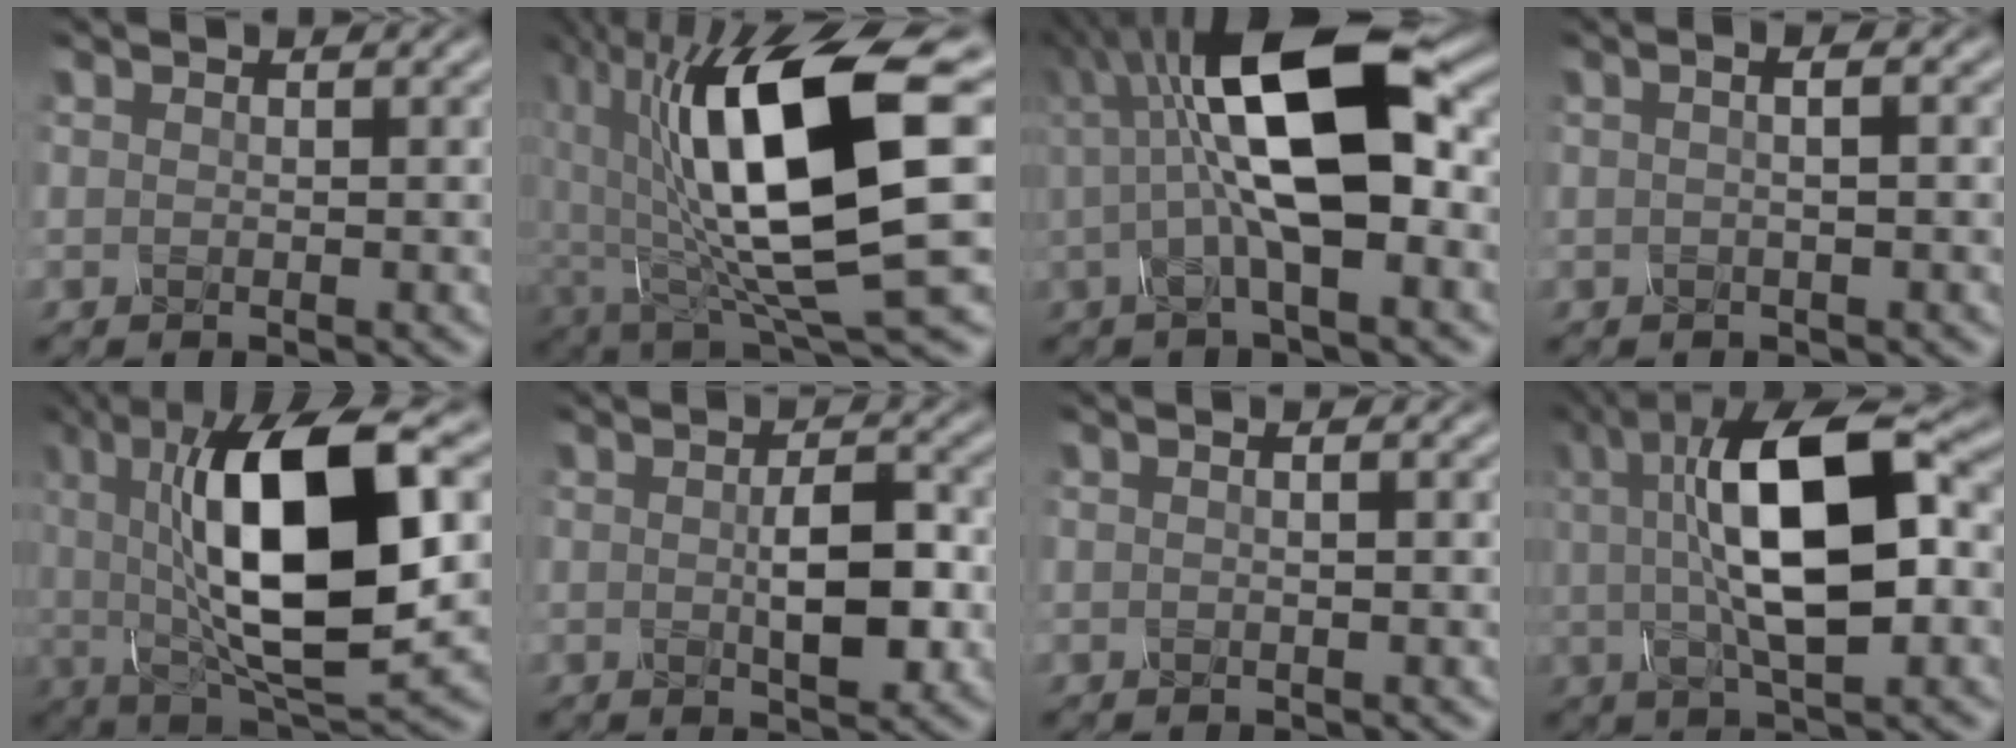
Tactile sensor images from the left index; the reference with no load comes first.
{"total": 14.9, "force": [1.7, 4.7, 14.0], "torque": [-0.251, -0.014, 0.033]}
{"total": 11.8, "force": [1.6, 3.8, 11.0], "torque": [-0.190, 0.020, 0.017]}
{"total": 3.0, "force": [0.8, 1.3, 2.5], "torque": [-0.010, 0.010, -0.016]}
{"total": 14.5, "force": [2.0, 5.0, 13.4], "torque": [-0.214, 0.006, 0.029]}
{"total": 4.6, "force": [-0.2, 2.0, 4.2], "torque": [-0.074, -0.001, -0.001]}
{"total": 1.2, "force": [0.3, 0.4, 1.1], "torque": [-0.008, -0.010, -0.002]}
{"total": 11.7, "force": [1.7, 3.9, 10.9], "torque": [-0.178, 0.017, 0.023]}